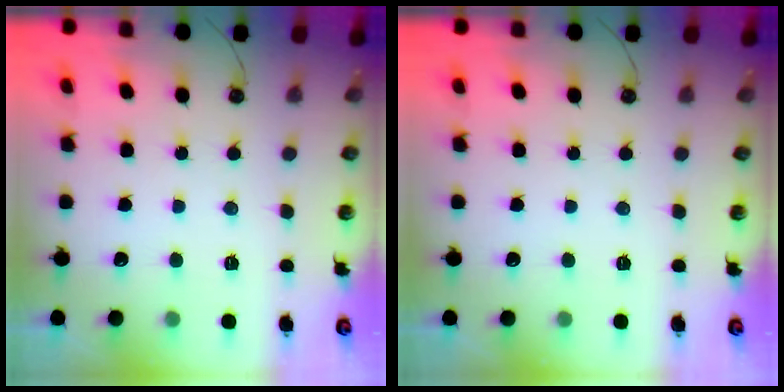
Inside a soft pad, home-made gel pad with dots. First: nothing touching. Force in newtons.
{"total": 0.0}